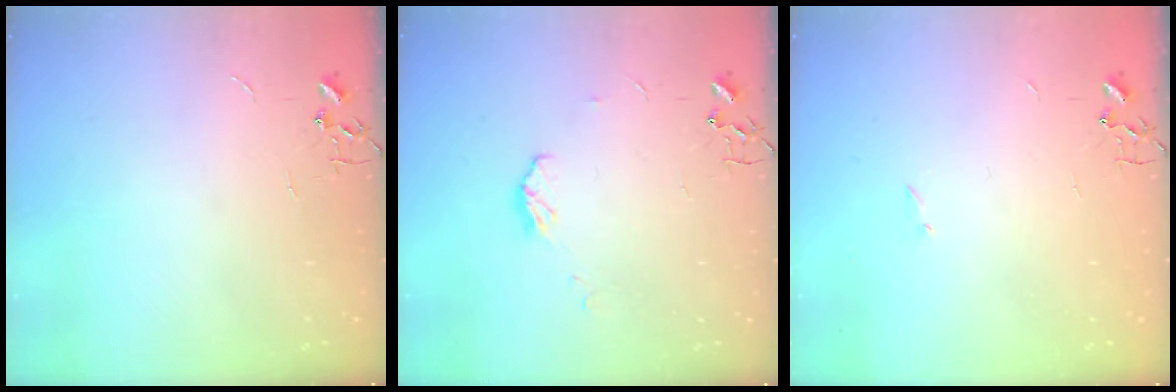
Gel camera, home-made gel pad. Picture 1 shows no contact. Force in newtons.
{"total": 5.7, "press": 5.7, "slide": 0.4}
{"total": 0.8, "press": 0.8, "slide": 0.2}